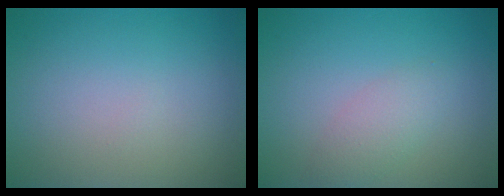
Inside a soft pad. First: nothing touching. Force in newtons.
{"total": 2.1, "press": 2.1, "slide": 0.0}